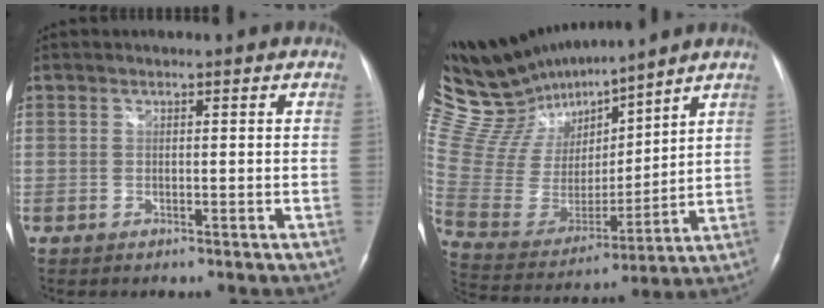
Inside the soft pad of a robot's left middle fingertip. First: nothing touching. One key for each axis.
{"total": 19.9, "fx": 17.5, "fy": 4.2, "fz": 8.5, "tx": -0.171, "ty": 0.008, "tz": 0.327}